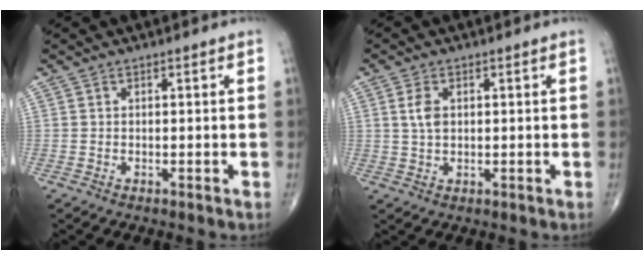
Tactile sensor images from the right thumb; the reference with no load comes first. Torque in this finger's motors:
{"motor_torque": [-0.43, 0.05, -0.09, 0.22, 0.00]}